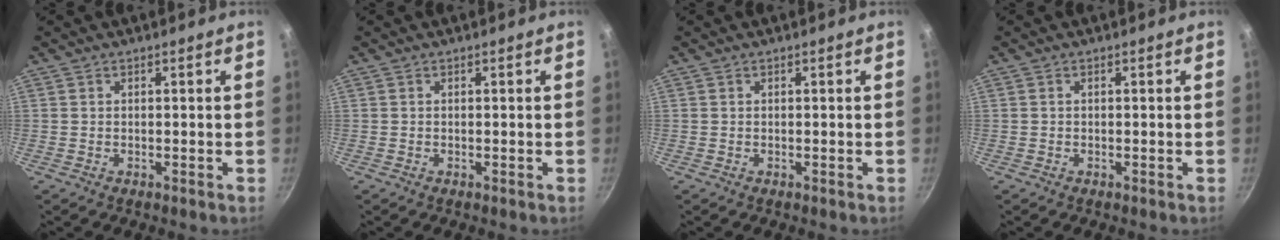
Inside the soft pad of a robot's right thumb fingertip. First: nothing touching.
{"total": 0.0}
{"total": 0.0}
{"total": 0.0}